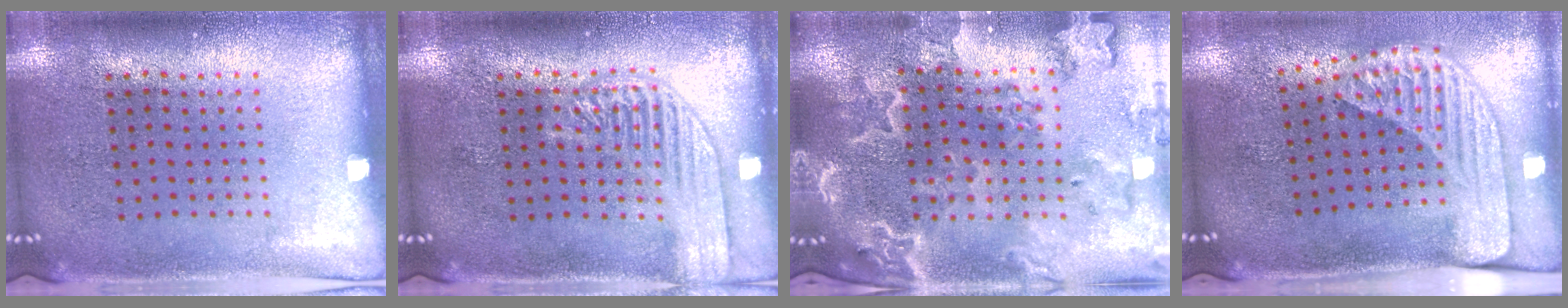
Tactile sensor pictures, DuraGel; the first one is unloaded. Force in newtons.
{"total": 3.0, "press": 3.0, "slide": 0.3}
{"total": 3.7, "press": 3.2, "slide": 1.8}
{"total": 2.3, "press": 1.7, "slide": 1.5}